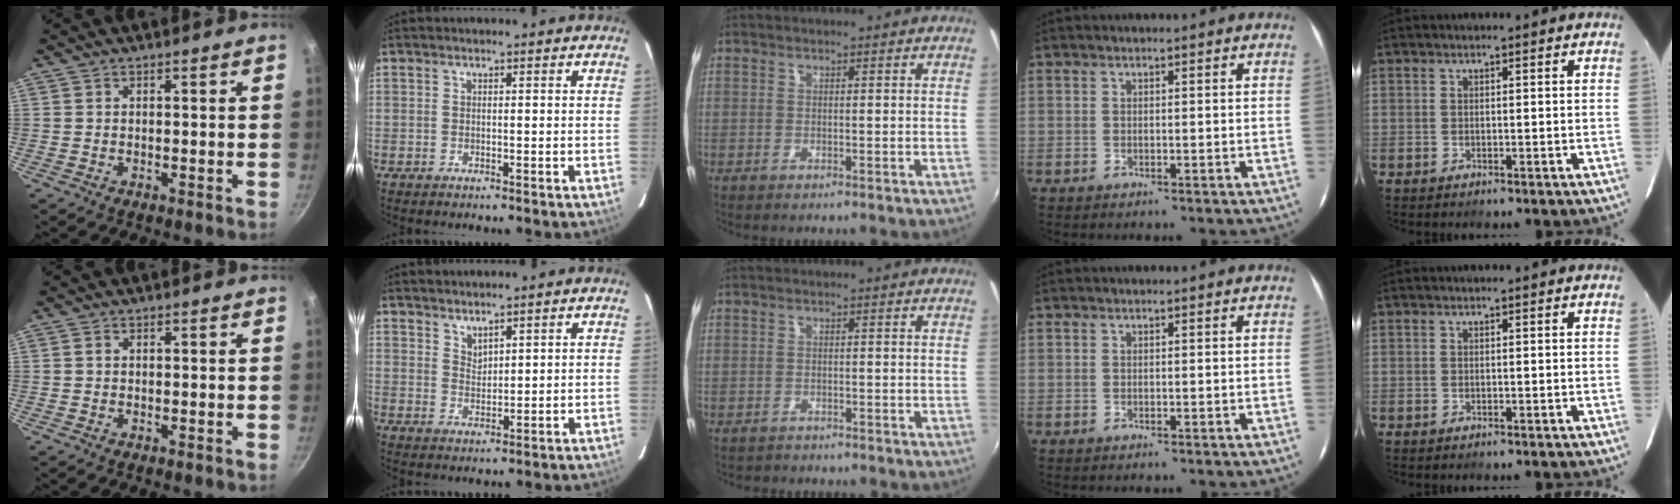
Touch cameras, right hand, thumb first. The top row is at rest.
{"thumb": {"total": 0.6, "force": [0.1, 0.5, 0.3], "torque": [-0.004, 0.004, 0.001]}, "index": {"total": 2.7, "force": [2.4, 0.9, 0.8], "torque": [-0.012, 0.000, 0.045]}, "middle": {"total": 1.2, "force": [-1.1, 0.4, 0.0], "torque": [-0.006, -0.001, -0.017]}}